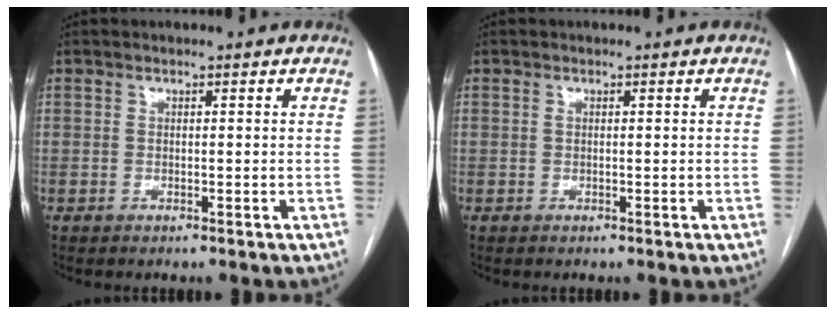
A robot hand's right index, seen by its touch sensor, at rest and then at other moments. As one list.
[{"total": 0.0}]